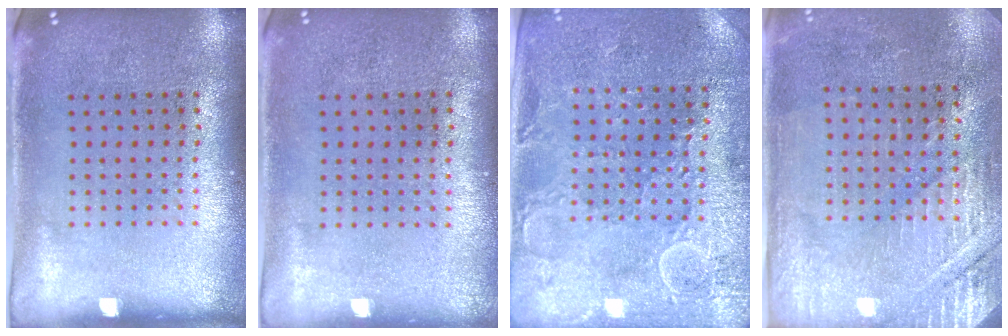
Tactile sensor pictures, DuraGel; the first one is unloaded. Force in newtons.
{"total": 0.0}
{"total": 2.9, "press": 2.8, "slide": 0.4}
{"total": 2.8, "press": 2.8, "slide": 0.5}